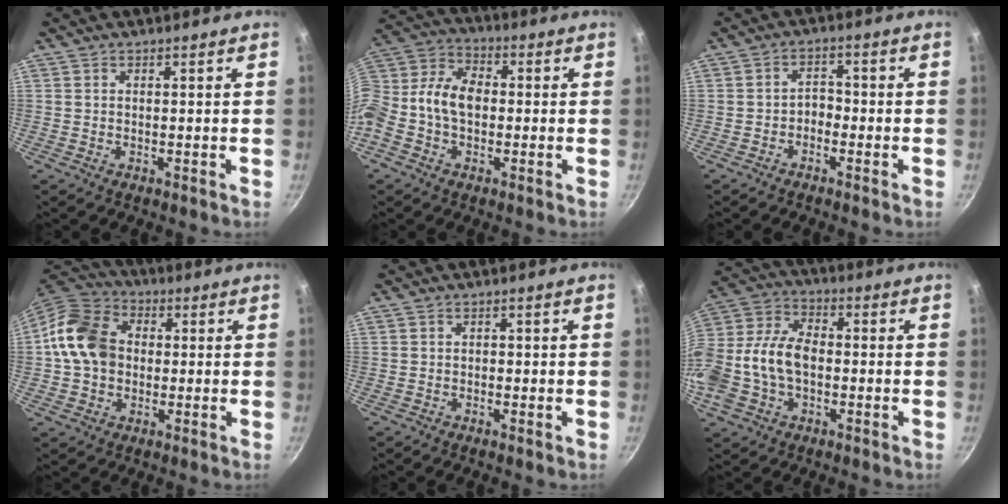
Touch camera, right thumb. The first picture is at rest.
{"total": 13.0, "force": [-0.7, 9.6, 8.7], "torque": [-0.153, 0.041, -0.036]}
{"total": 2.7, "force": [-1.5, 1.7, 1.3], "torque": [-0.008, 0.023, -0.029]}
{"total": 12.6, "force": [0.3, 10.0, 7.7], "torque": [-0.111, 0.020, -0.012]}
{"total": 0.6, "force": [-0.3, 0.5, 0.3], "torque": [-0.005, 0.003, -0.004]}
{"total": 16.4, "force": [-2.5, 11.1, 11.8], "torque": [-0.232, 0.044, -0.056]}